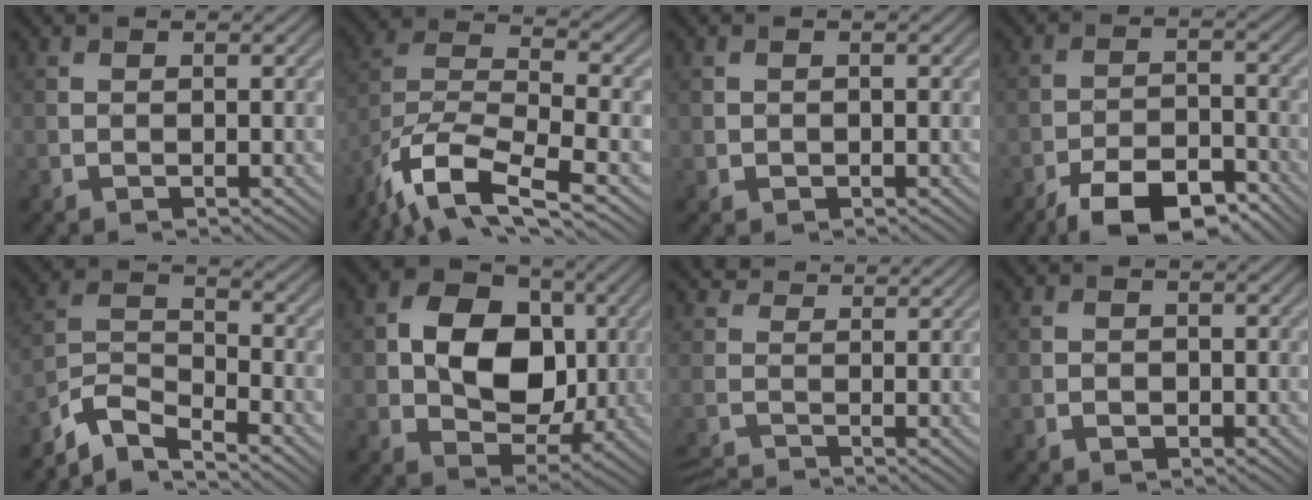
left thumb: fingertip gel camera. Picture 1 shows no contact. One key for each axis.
{"total": 12.0, "fx": -8.3, "fy": 3.5, "fz": 8.0, "tx": -0.166, "ty": -0.010, "tz": -0.161}
{"total": 0.6, "fx": -0.2, "fy": 0.6, "fz": 0.2, "tx": 0.000, "ty": -0.005, "tz": -0.004}
{"total": 9.2, "fx": -6.8, "fy": 3.2, "fz": 5.3, "tx": -0.080, "ty": 0.002, "tz": -0.125}
{"total": 6.4, "fx": -5.5, "fy": 1.4, "fz": 3.0, "tx": -0.063, "ty": -0.005, "tz": -0.121}
{"total": 10.4, "fx": 0.7, "fy": 7.9, "fz": 6.7, "tx": -0.121, "ty": 0.004, "tz": 0.001}
{"total": 2.0, "fx": 0.3, "fy": 1.7, "fz": 1.0, "tx": -0.035, "ty": -0.014, "tz": -0.006}
{"total": 0.8, "fx": -0.5, "fy": 0.6, "fz": 0.4, "tx": -0.004, "ty": -0.002, "tz": -0.008}